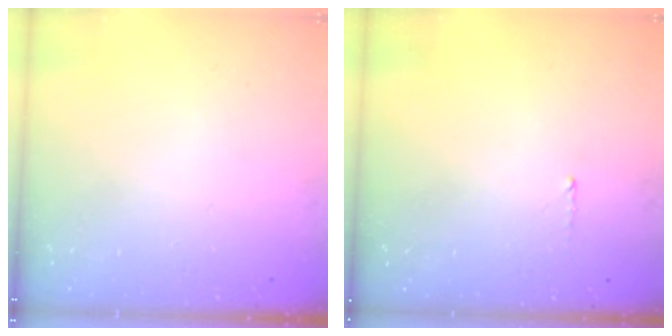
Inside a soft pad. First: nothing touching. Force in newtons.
{"total": 4.5, "press": 4.5, "slide": 0.4}